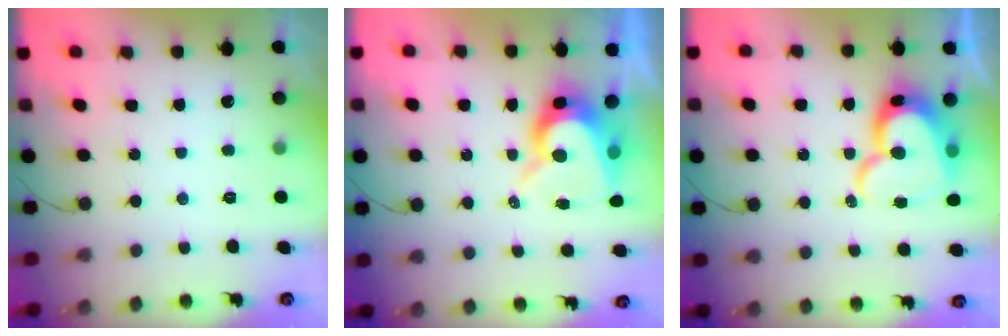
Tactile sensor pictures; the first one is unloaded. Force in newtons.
{"total": 9.6, "press": 9.6, "slide": 0.7}
{"total": 17.2, "press": 17.1, "slide": 1.2}